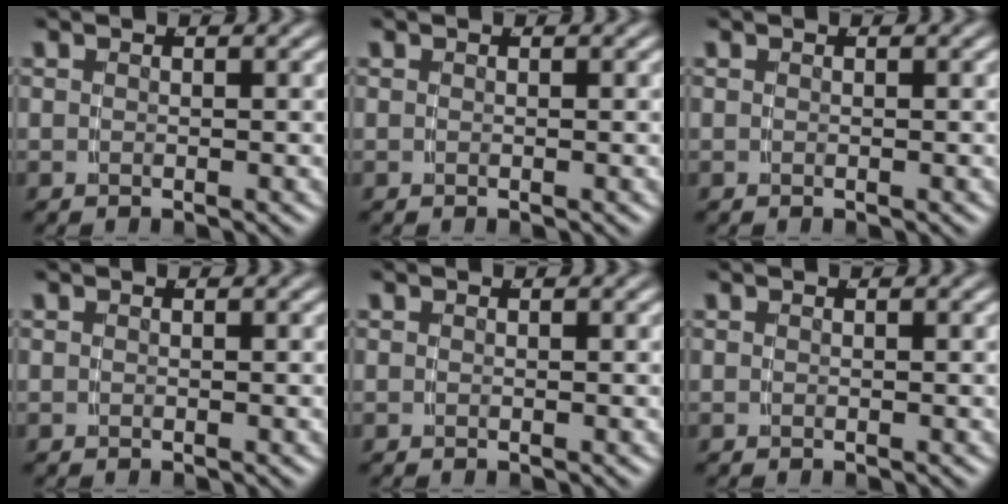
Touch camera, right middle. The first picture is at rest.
{"total": 0.0}
{"total": 0.0}
{"total": 0.0}
{"total": 1.1, "force": [-0.2, -1.1, -0.3], "torque": [0.016, -0.009, 0.006]}
{"total": 0.0}